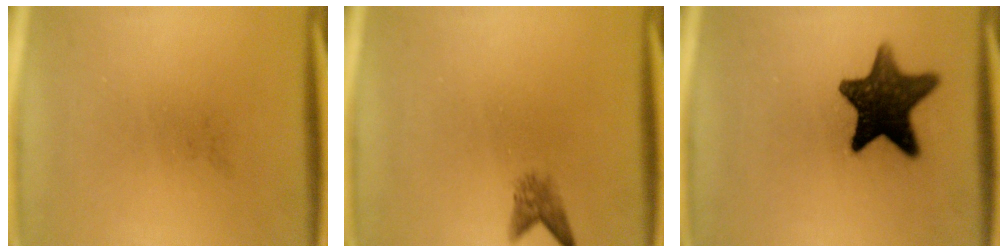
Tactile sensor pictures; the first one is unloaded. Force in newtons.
{"total": 2.0}
{"total": 13.1}